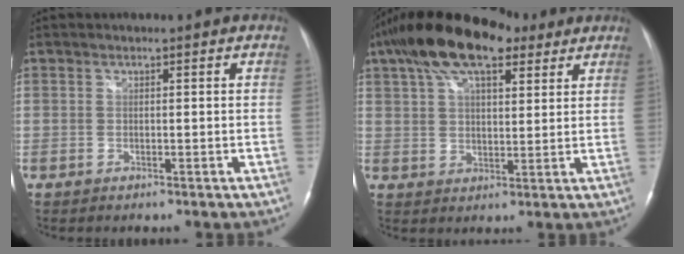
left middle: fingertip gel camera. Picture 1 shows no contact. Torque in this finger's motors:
{"motor_torque": [1.81, -0.33, 0.37, 0.21]}